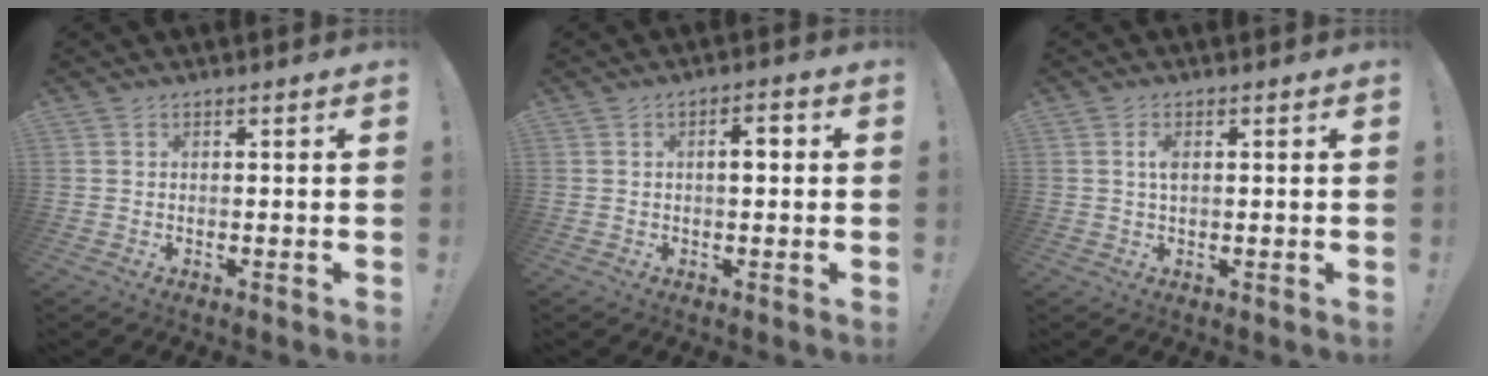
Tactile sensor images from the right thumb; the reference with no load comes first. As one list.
[{"total": 3.4, "force": [0.1, 1.4, 3.1], "torque": [-0.046, 0.008, -0.005]}, {"total": 2.6, "force": [0.5, 1.2, 2.2], "torque": [-0.033, 0.000, 0.003]}]